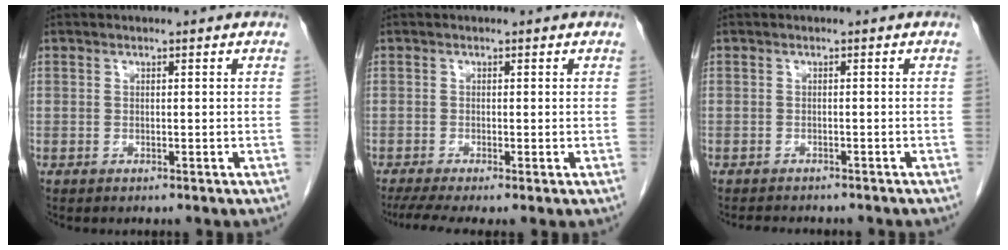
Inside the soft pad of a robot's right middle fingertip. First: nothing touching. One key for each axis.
{"total": 4.4, "fx": -2.9, "fy": 0.4, "fz": 3.3, "tx": -0.059, "ty": -0.015, "tz": -0.053}
{"total": 5.0, "fx": -4.4, "fy": 1.2, "fz": 1.9, "tx": -0.030, "ty": -0.007, "tz": -0.057}